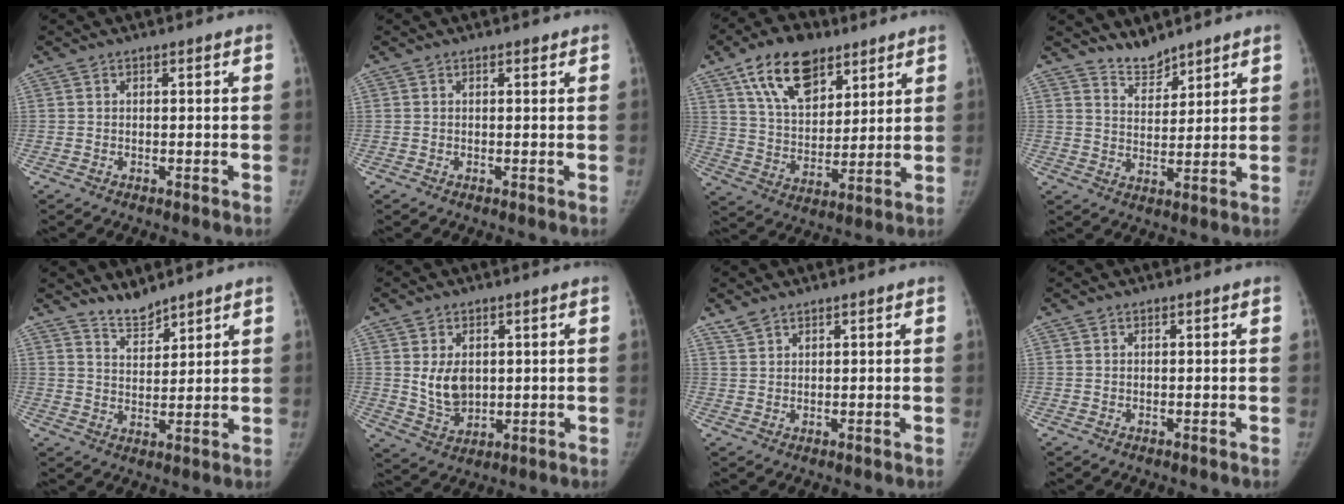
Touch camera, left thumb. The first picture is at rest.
{"total": 0.6, "force": [0.4, 0.3, 0.3], "torque": [-0.005, -0.003, 0.004]}
{"total": 15.9, "force": [9.3, 8.9, 9.3], "torque": [-0.122, -0.035, 0.168]}
{"total": 4.9, "force": [4.6, 1.5, 0.6], "torque": [0.006, -0.040, 0.090]}
{"total": 4.7, "force": [4.4, 1.2, 1.0], "torque": [-0.005, -0.038, 0.086]}
{"total": 7.1, "force": [1.2, 5.1, 4.8], "torque": [-0.060, -0.017, 0.037]}
{"total": 2.3, "force": [2.0, 0.9, 0.7], "torque": [-0.010, -0.001, 0.042]}
{"total": 0.0}